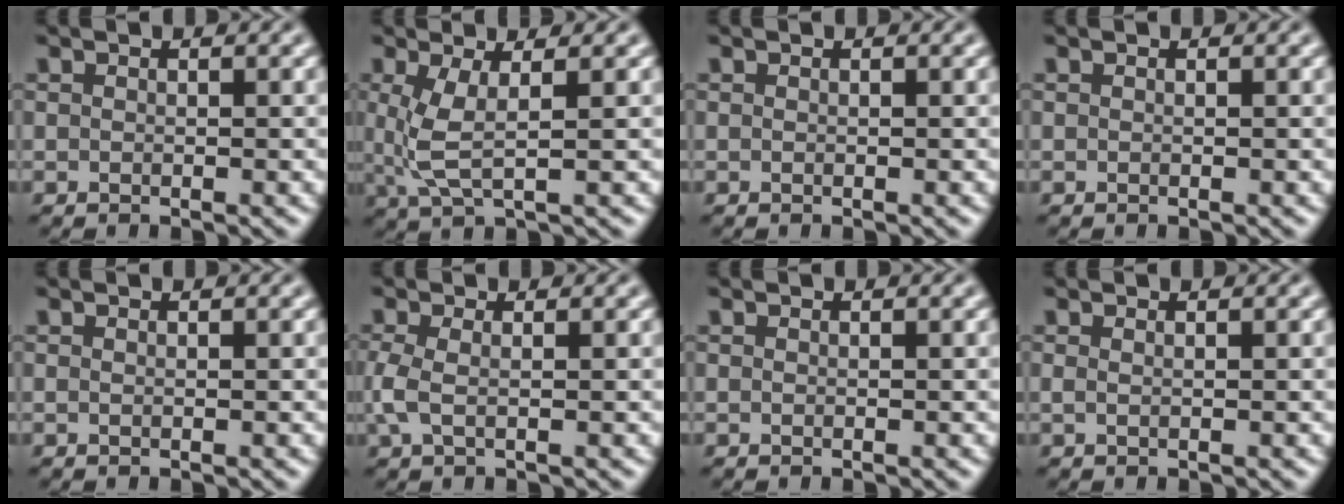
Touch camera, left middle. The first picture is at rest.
{"total": 2.5, "force": [0.1, 0.4, 2.4], "torque": [-0.058, 0.002, 0.005]}
{"total": 0.0}
{"total": 0.0}
{"total": 1.0, "force": [-0.3, -0.6, -0.7], "torque": [0.017, 0.004, -0.007]}
{"total": 1.3, "force": [-0.6, 0.4, 1.1], "torque": [-0.037, 0.004, -0.014]}
{"total": 0.0}
{"total": 0.7, "force": [-0.2, -0.5, -0.4], "torque": [0.010, 0.005, -0.006]}